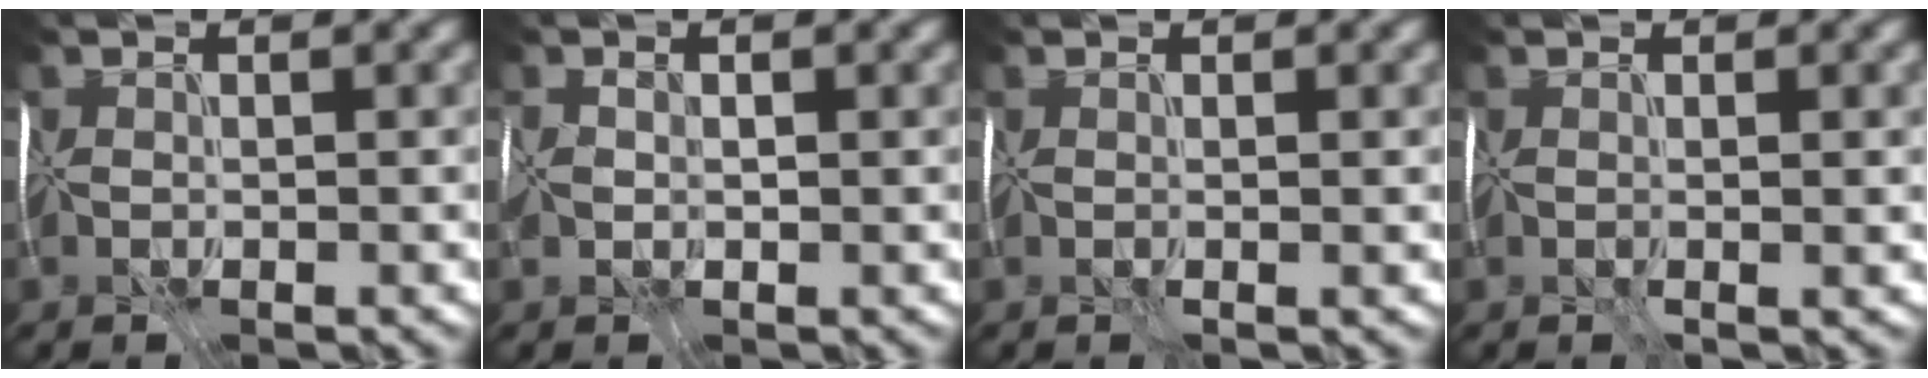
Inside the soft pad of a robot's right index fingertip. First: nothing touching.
{"total": 1.6, "force": [-0.4, 1.0, 1.2], "torque": [-0.032, -0.004, -0.002]}
{"total": 1.0, "force": [0.2, -0.1, 0.9], "torque": [-0.012, -0.006, 0.004]}
{"total": 1.5, "force": [0.1, 0.0, 1.5], "torque": [-0.019, -0.007, 0.002]}